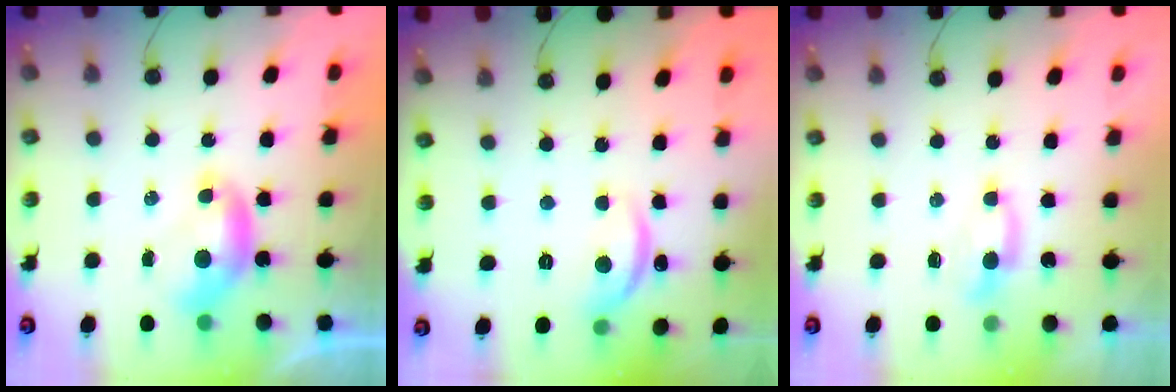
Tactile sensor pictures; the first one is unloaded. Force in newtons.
{"total": 5.5, "press": 5.5, "slide": 0.5}
{"total": 0.0}